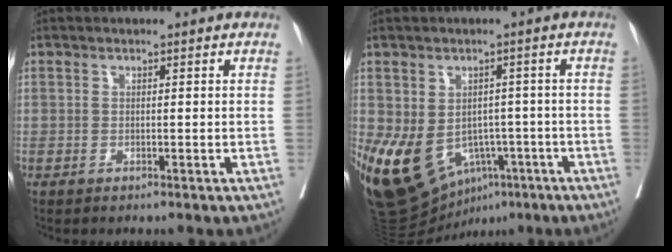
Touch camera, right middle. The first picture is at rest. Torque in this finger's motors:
{"motor_torque": [1.74, -0.40, 1.05, 0.21]}